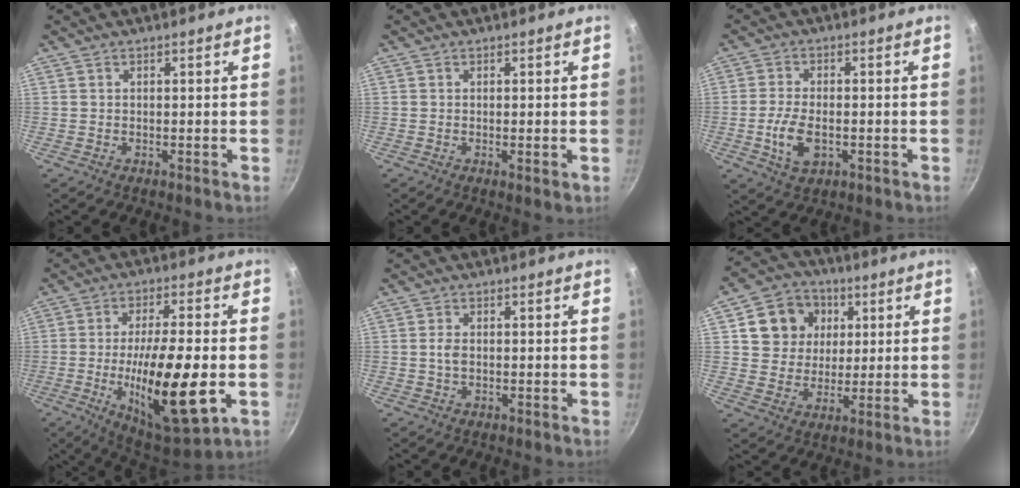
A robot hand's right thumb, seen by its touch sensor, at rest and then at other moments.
{"total": 1.3, "force": [-0.2, 0.2, 1.3], "torque": [-0.022, -0.004, -0.004]}
{"total": 7.1, "force": [-1.8, 3.9, 5.7], "torque": [-0.112, 0.006, -0.032]}
{"total": 20.5, "force": [-4.4, 5.9, 19.2], "torque": [-0.319, 0.005, -0.068]}
{"total": 1.9, "force": [-0.1, 1.2, 1.5], "torque": [-0.026, 0.004, -0.004]}
{"total": 11.8, "force": [3.5, 10.3, 4.6], "torque": [-0.052, 0.006, 0.056]}